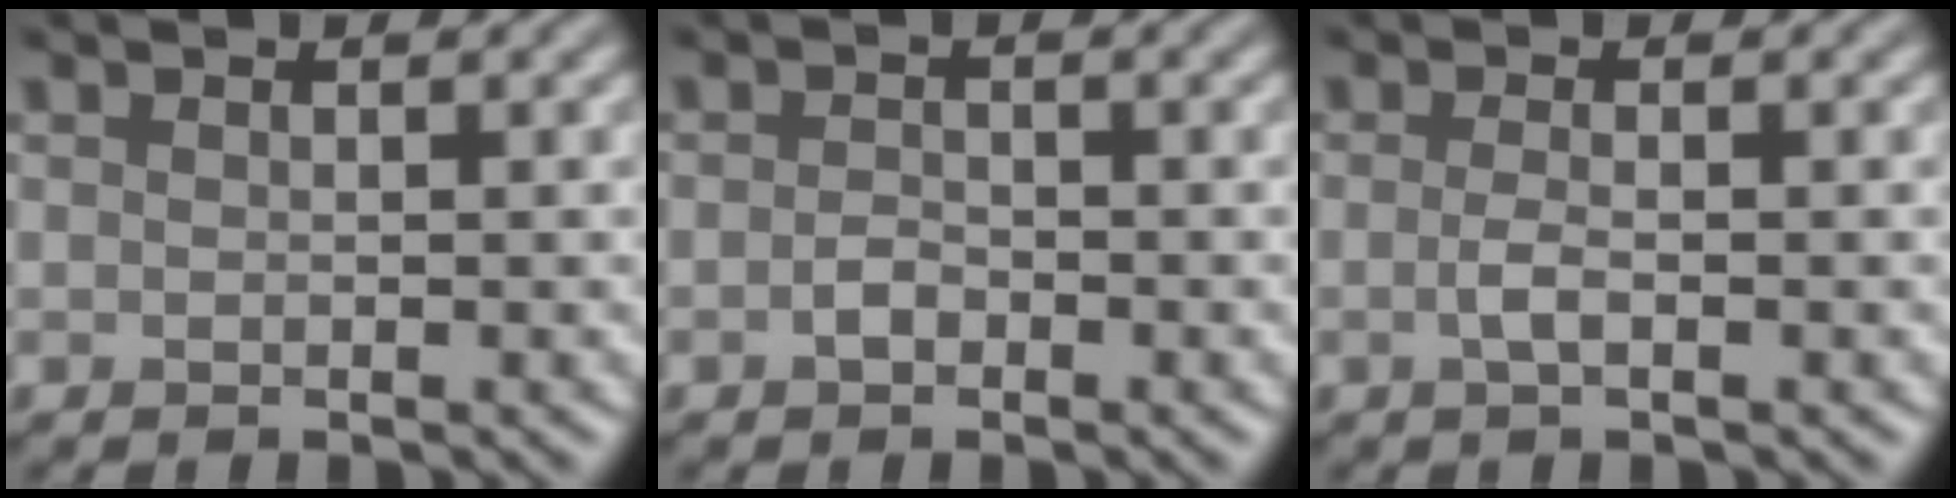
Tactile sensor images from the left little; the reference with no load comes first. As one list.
[{"total": 1.1, "force": [-0.6, 0.7, 0.7], "torque": [-0.017, 0.000, -0.013]}, {"total": 1.6, "force": [-0.3, 0.4, 1.4], "torque": [-0.030, 0.000, -0.011]}]